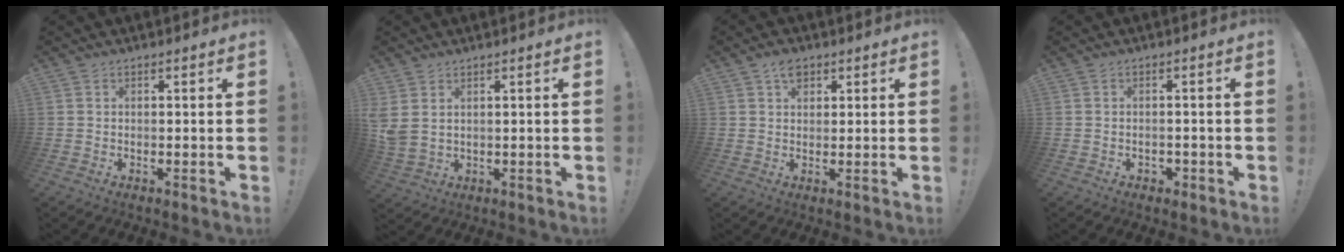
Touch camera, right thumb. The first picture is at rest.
{"total": 4.1, "force": [2.0, 2.1, 2.9], "torque": [-0.064, -0.008, 0.042]}
{"total": 4.2, "force": [2.1, 2.9, 2.2], "torque": [-0.033, -0.003, 0.038]}
{"total": 1.8, "force": [-0.8, 1.4, 0.8], "torque": [-0.018, 0.002, -0.015]}